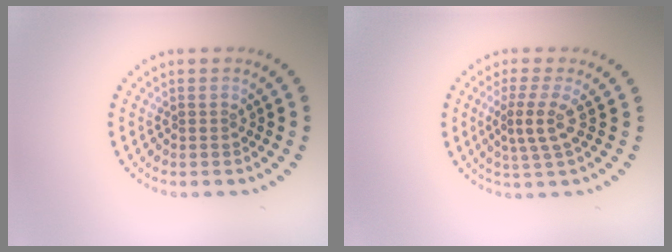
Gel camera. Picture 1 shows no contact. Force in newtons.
{"total": 2.8, "press": 2.2, "slide": 1.8}